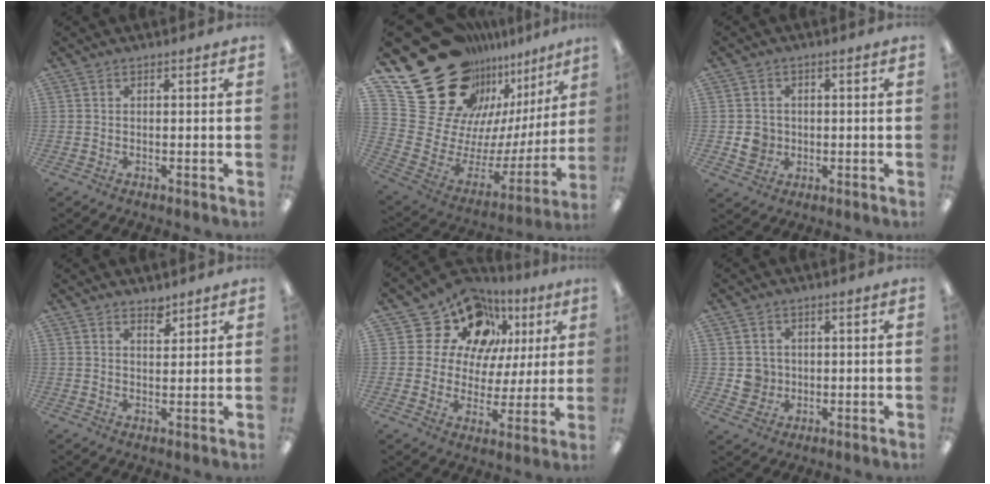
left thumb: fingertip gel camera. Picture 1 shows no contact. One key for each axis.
{"total": 29.3, "fx": 18.4, "fy": 18.6, "fz": 13.2, "tx": -0.191, "ty": -0.142, "tz": 0.388}
{"total": 4.4, "fx": -0.4, "fy": 4.3, "fz": 1.1, "tx": -0.008, "ty": 0.004, "tz": -0.007}
{"total": 3.1, "fx": 2.7, "fy": 1.2, "fz": 0.8, "tx": 0.004, "ty": -0.021, "tz": 0.046}
{"total": 17.2, "fx": 9.9, "fy": 12.5, "fz": 6.5, "tx": -0.124, "ty": -0.048, "tz": 0.187}
{"total": 4.5, "fx": 0.4, "fy": 4.4, "fz": 0.2, "tx": 0.000, "ty": 0.005, "tz": 0.008}